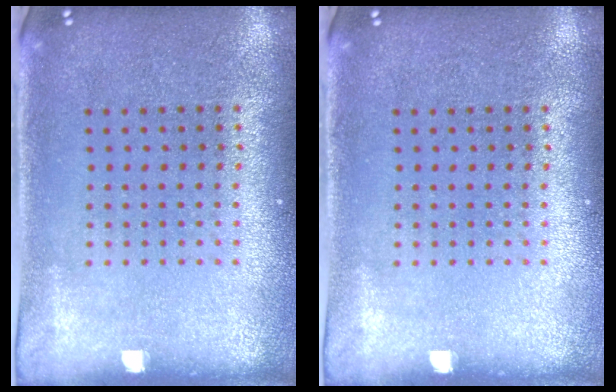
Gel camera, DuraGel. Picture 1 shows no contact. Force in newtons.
{"total": 0.0}